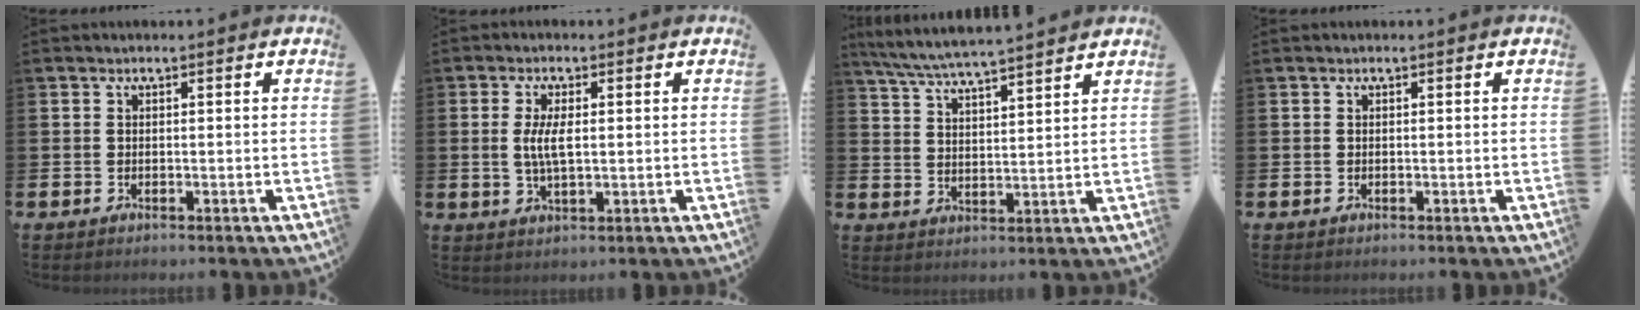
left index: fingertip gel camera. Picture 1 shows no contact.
{"total": 4.1, "force": [0.7, 1.5, 3.8], "torque": [-0.070, 0.004, 0.008]}
{"total": 6.3, "force": [6.1, 0.0, 1.8], "torque": [-0.055, -0.034, 0.107]}
{"total": 0.0}